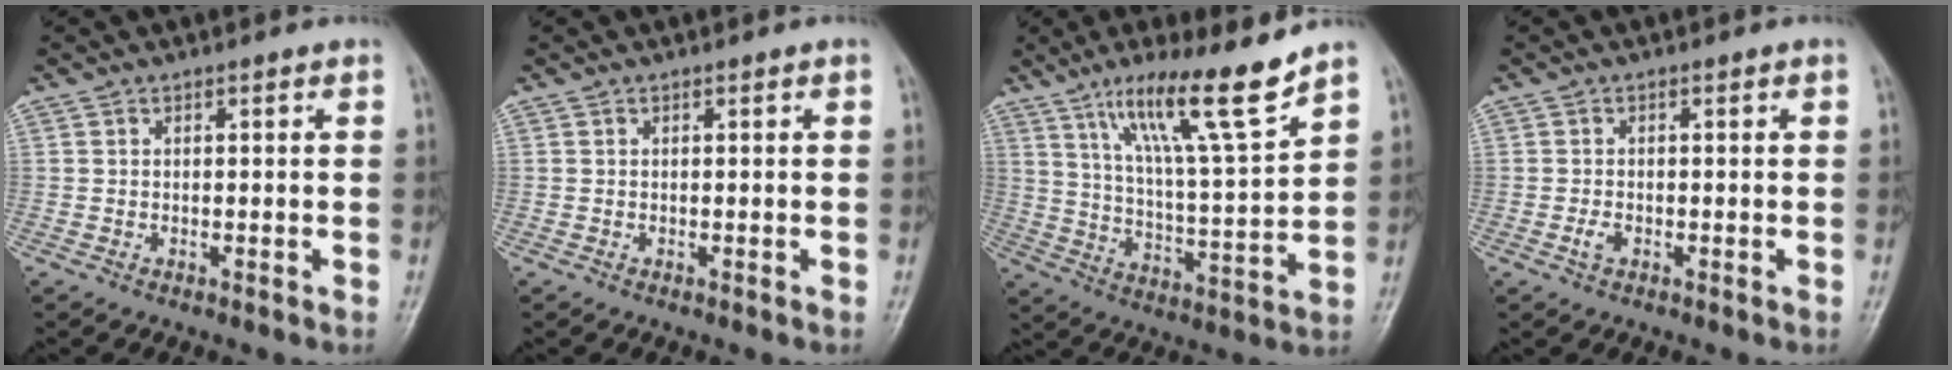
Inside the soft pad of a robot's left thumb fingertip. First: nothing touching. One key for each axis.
{"total": 0.0}
{"total": 15.2, "fx": 10.3, "fy": 1.0, "fz": 11.0, "tx": -0.182, "ty": -0.059, "tz": 0.183}
{"total": 1.5, "fx": -0.6, "fy": 0.9, "fz": 1.0, "tx": -0.022, "ty": 0.004, "tz": -0.012}